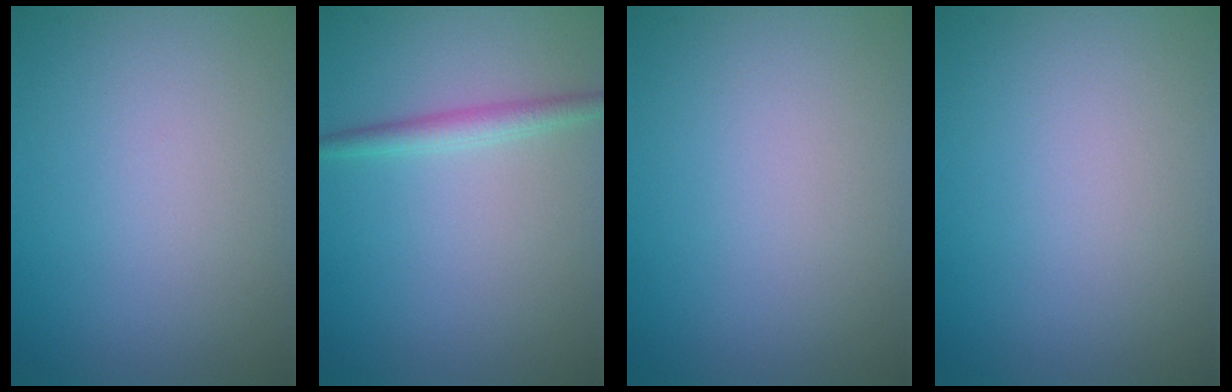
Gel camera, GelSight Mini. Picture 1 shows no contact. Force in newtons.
{"total": 1.9, "press": 1.9, "slide": 0.1}
{"total": 0.0}
{"total": 0.0}